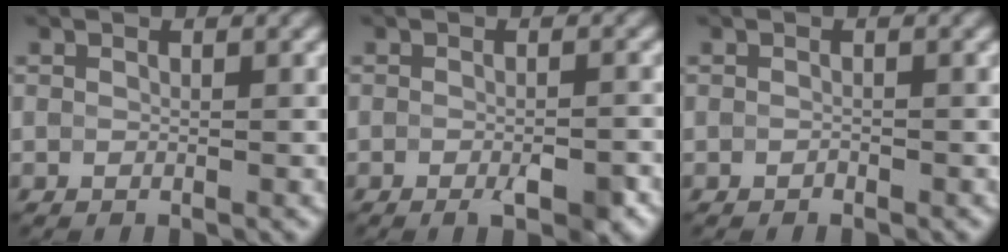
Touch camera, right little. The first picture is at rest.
{"total": 2.8, "force": [-2.1, 0.3, 1.9], "torque": [-0.034, -0.007, -0.029]}
{"total": 1.1, "force": [-1.0, -0.1, -0.6], "torque": [0.004, -0.001, -0.014]}